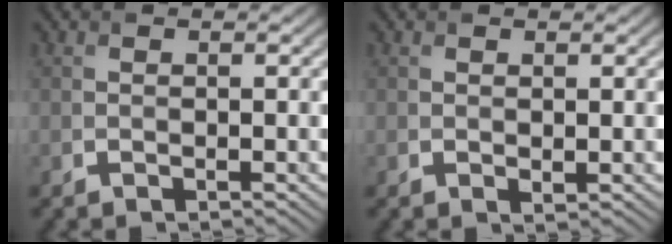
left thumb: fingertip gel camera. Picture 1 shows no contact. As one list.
[{"total": 0.5, "force": [0.2, 0.3, 0.4], "torque": [-0.004, -0.003, 0.003]}]